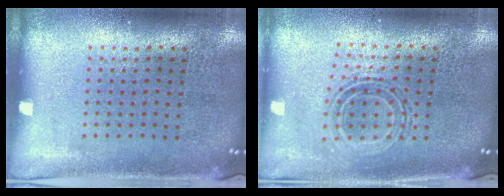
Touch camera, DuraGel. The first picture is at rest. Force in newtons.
{"total": 0.8, "press": 0.7, "slide": 0.3}